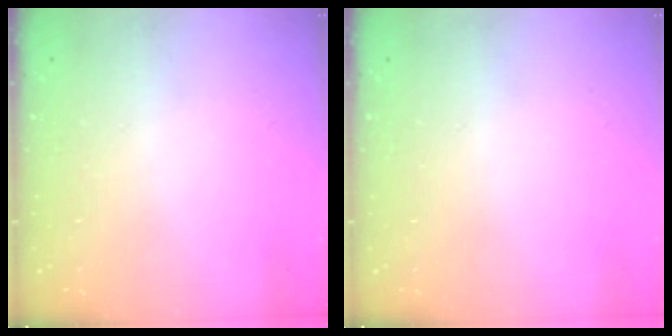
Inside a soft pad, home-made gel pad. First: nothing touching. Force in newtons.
{"total": 0.0}